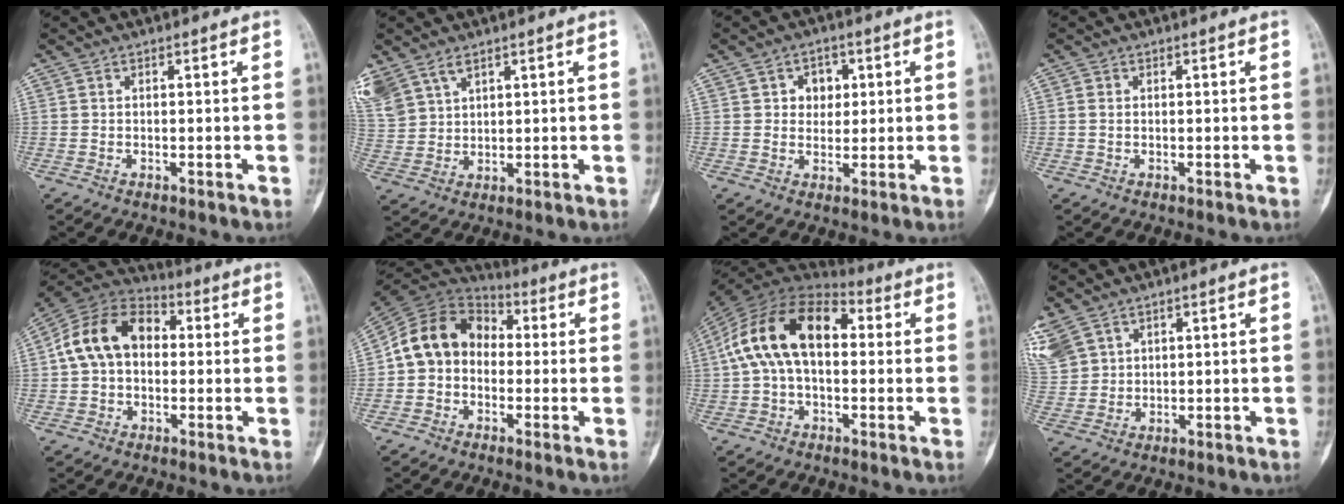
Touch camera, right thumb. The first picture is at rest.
{"total": 11.4, "force": [6.6, 7.4, 5.6], "torque": [-0.149, 0.002, 0.145]}
{"total": 4.7, "force": [1.3, 4.0, 2.3], "torque": [-0.003, 0.000, 0.016]}
{"total": 0.9, "force": [-0.1, 0.7, 0.6], "torque": [-0.015, 0.000, -0.003]}
{"total": 14.1, "force": [1.3, 10.2, 9.6], "torque": [-0.157, 0.038, 0.009]}
{"total": 12.6, "force": [-0.2, 10.4, 7.1], "torque": [-0.106, 0.040, -0.022]}
{"total": 17.6, "force": [2.1, 10.7, 13.9], "torque": [-0.245, 0.048, 0.027]}
{"total": 11.0, "force": [5.8, 7.9, 4.9], "torque": [-0.142, 0.005, 0.130]}